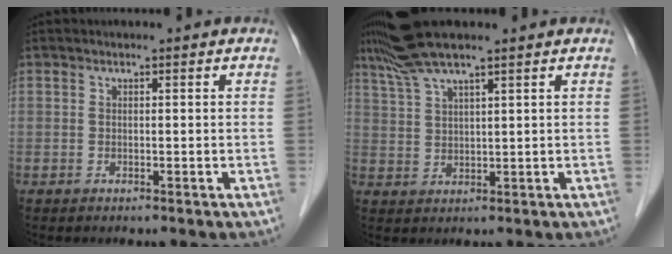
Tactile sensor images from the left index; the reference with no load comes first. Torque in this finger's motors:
{"motor_torque": [0.42, -0.50, 0.49, 0.00]}